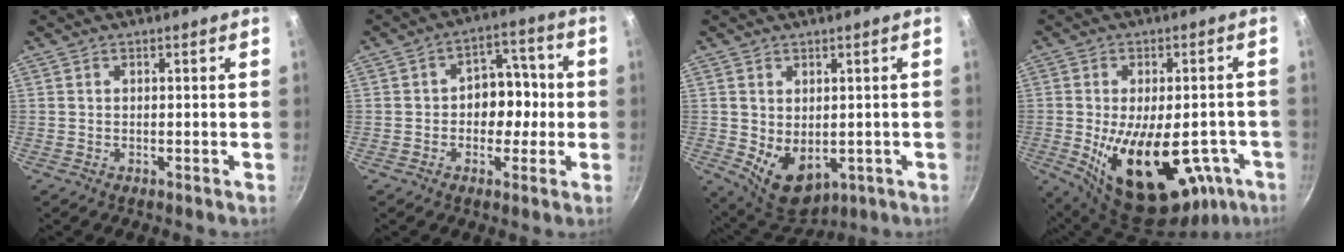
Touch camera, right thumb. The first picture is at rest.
{"total": 8.8, "force": [-0.8, 6.8, 5.6], "torque": [-0.010, 0.027, -0.019]}
{"total": 8.7, "force": [-0.6, 6.1, 6.1], "torque": [-0.078, -0.017, 0.013]}
{"total": 23.4, "force": [-7.6, 12.2, 18.5], "torque": [-0.246, -0.001, -0.090]}